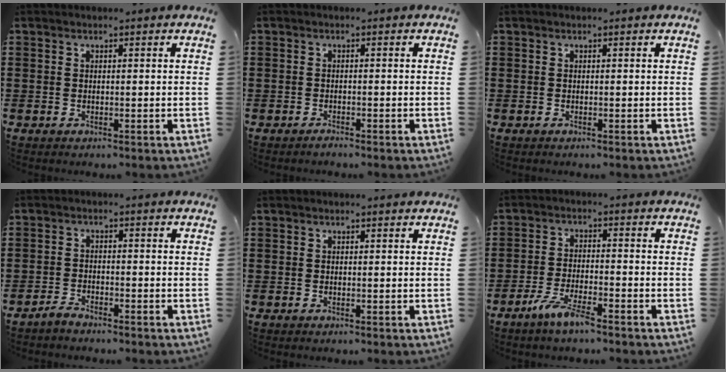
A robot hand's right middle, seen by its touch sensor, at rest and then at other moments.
{"total": 0.8, "force": [-0.8, 0.1, 0.2], "torque": [-0.005, -0.001, -0.016]}
{"total": 0.0}
{"total": 2.0, "force": [-1.9, 0.2, 0.5], "torque": [-0.020, 0.000, -0.041]}
{"total": 0.0}
{"total": 4.9, "force": [-3.6, 0.5, 3.3], "torque": [-0.073, -0.008, -0.067]}